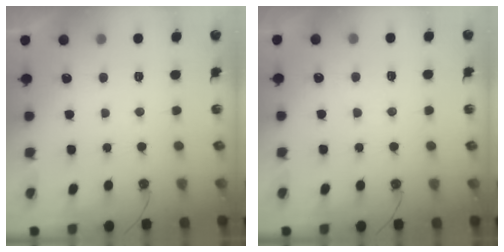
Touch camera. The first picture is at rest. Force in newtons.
{"total": 2.9, "press": 2.9, "slide": 0.5}